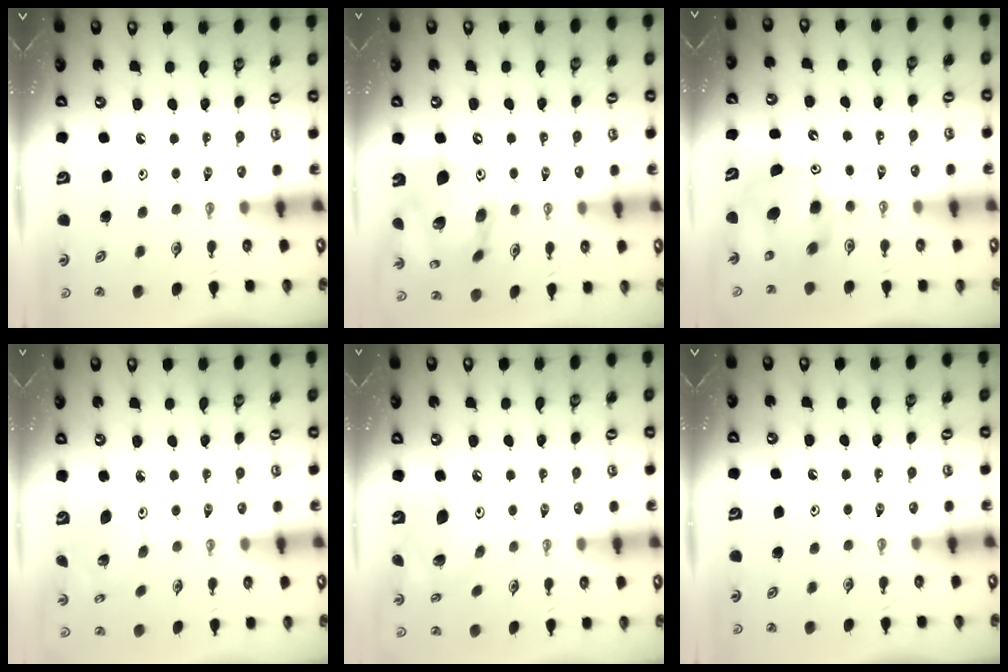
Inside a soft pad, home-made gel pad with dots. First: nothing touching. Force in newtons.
{"total": 18.8, "press": 18.6, "slide": 3.2}
{"total": 8.1, "press": 8.0, "slide": 0.6}
{"total": 3.6, "press": 3.6, "slide": 0.4}
{"total": 10.4, "press": 10.2, "slide": 1.8}
{"total": 0.0}